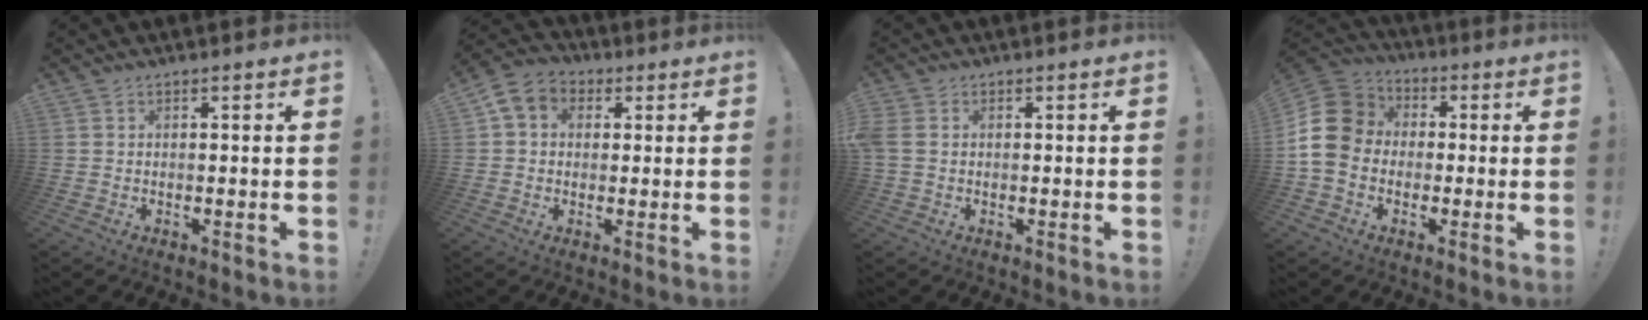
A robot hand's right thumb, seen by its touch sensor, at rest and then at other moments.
{"total": 7.3, "force": [1.8, 6.1, 3.4], "torque": [-0.055, 0.007, 0.041]}
{"total": 3.7, "force": [0.2, 2.8, 2.5], "torque": [-0.065, 0.005, 0.006]}
{"total": 14.2, "force": [-0.4, 12.0, 7.6], "torque": [-0.141, 0.021, -0.003]}